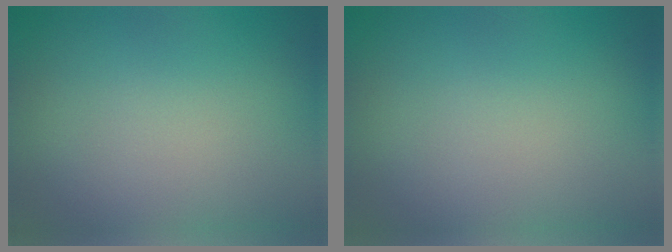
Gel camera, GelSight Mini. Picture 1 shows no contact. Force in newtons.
{"total": 0.0}